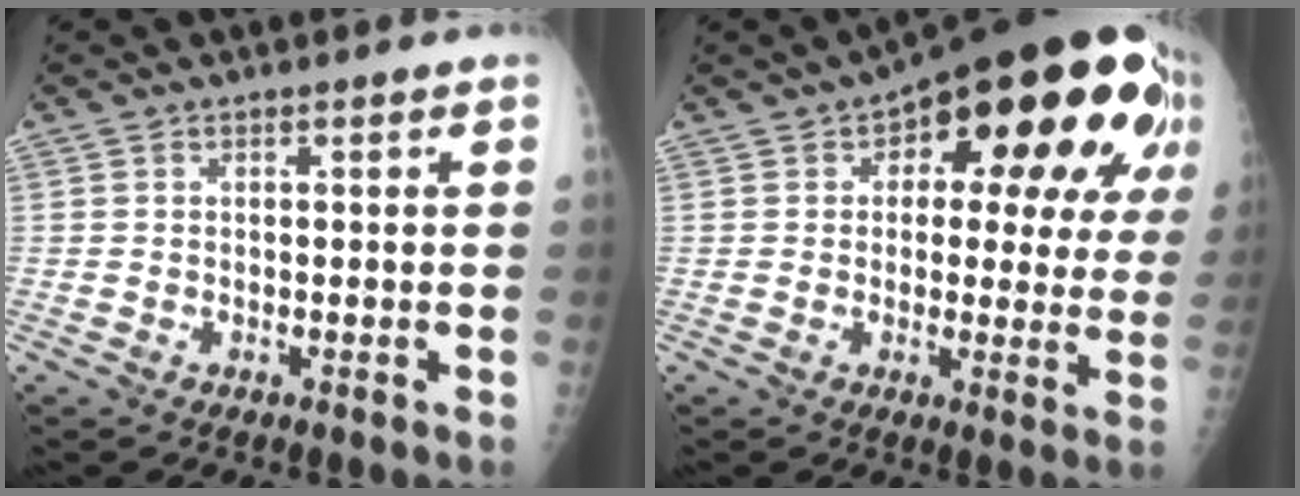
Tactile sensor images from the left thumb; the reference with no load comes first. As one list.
[{"total": 23.2, "force": [9.0, 10.8, 18.4], "torque": [-0.207, 0.013, 0.114]}]